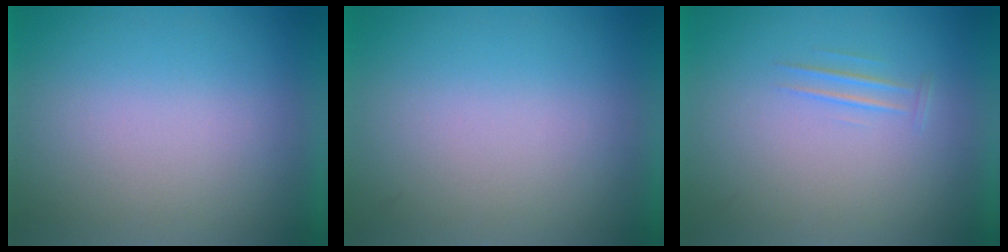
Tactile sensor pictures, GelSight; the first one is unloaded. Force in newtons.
{"total": 1.5}
{"total": 1.1}